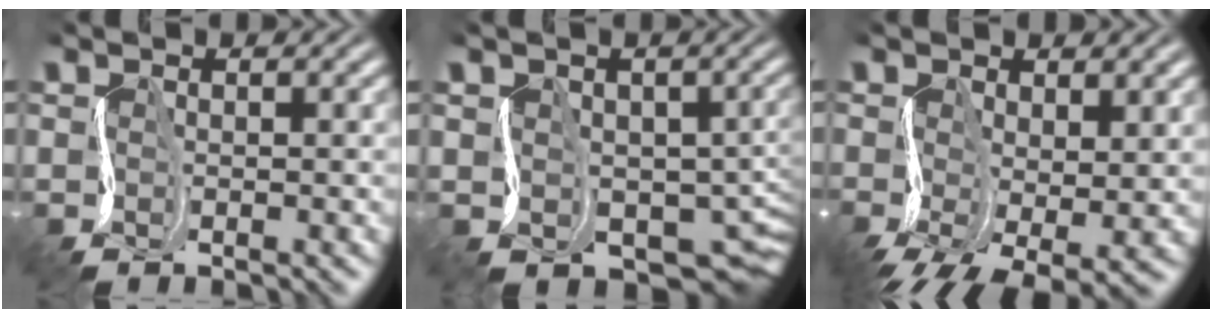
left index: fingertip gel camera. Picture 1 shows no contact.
{"total": 7.6, "force": [-2.7, 5.5, 4.5], "torque": [-0.039, -0.010, -0.035]}
{"total": 6.2, "force": [-1.7, 2.7, 5.4], "torque": [-0.096, -0.009, -0.028]}